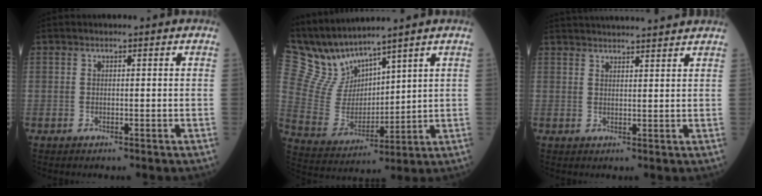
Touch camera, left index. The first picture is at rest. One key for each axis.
{"total": 8.8, "fx": 8.4, "fy": 1.6, "fz": 2.1, "tx": -0.075, "ty": 0.013, "tz": 0.192}
{"total": 13.0, "fx": 12.4, "fy": 0.0, "fz": 4.0, "tx": -0.066, "ty": 0.023, "tz": 0.168}